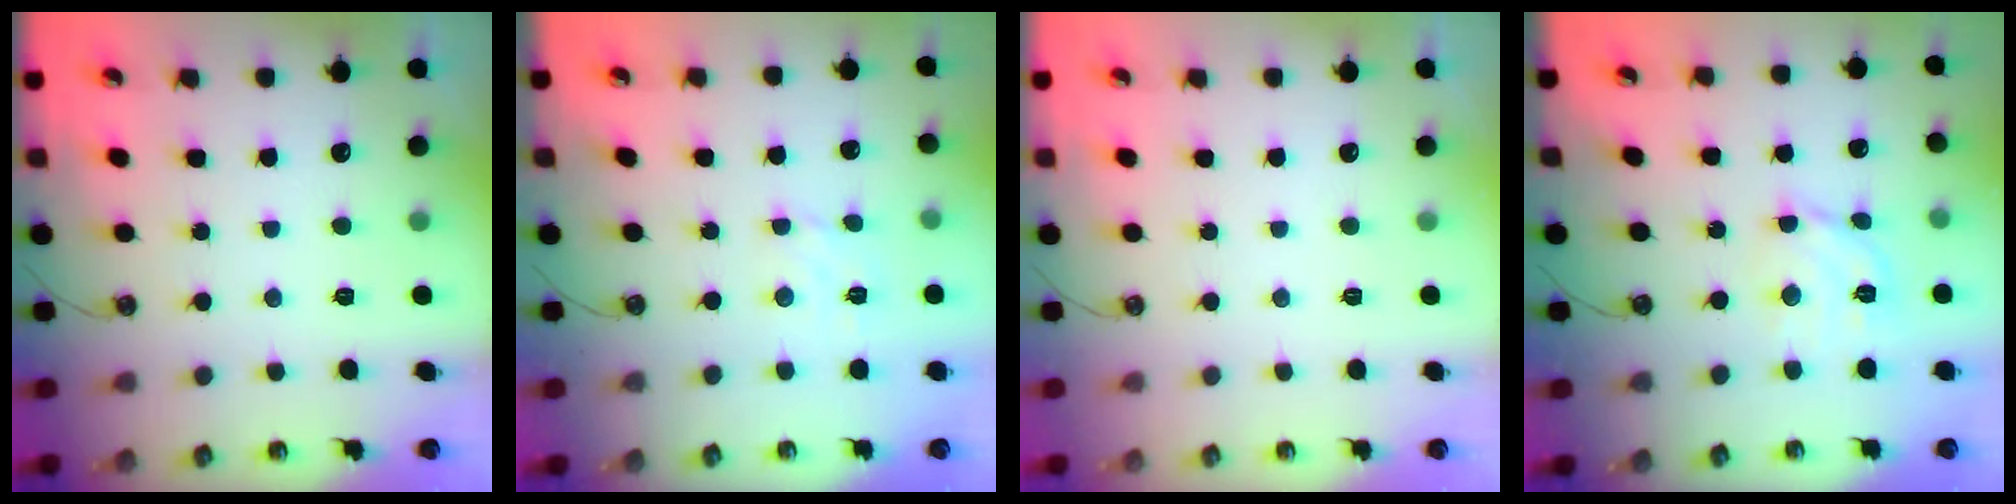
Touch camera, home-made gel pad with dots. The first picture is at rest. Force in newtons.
{"total": 2.3, "press": 2.3, "slide": 0.5}
{"total": 0.0}
{"total": 11.8, "press": 11.7, "slide": 1.6}